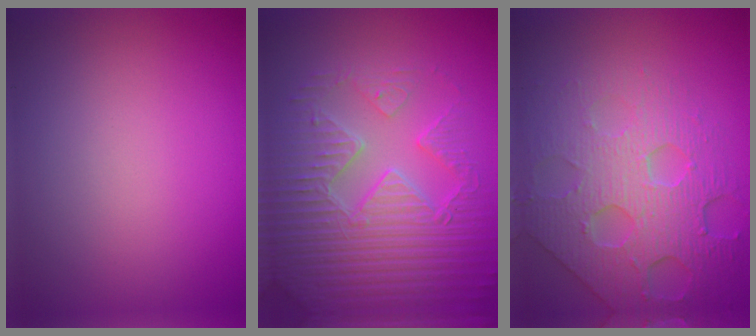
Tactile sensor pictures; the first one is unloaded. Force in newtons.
{"total": 7.7, "press": 6.1, "slide": 4.7}
{"total": 7.4, "press": 5.6, "slide": 4.9}